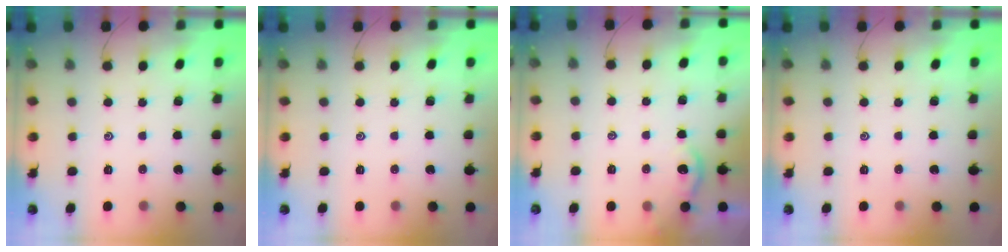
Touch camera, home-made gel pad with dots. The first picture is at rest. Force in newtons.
{"total": 0.0}
{"total": 2.0, "press": 1.9, "slide": 0.5}
{"total": 0.0}